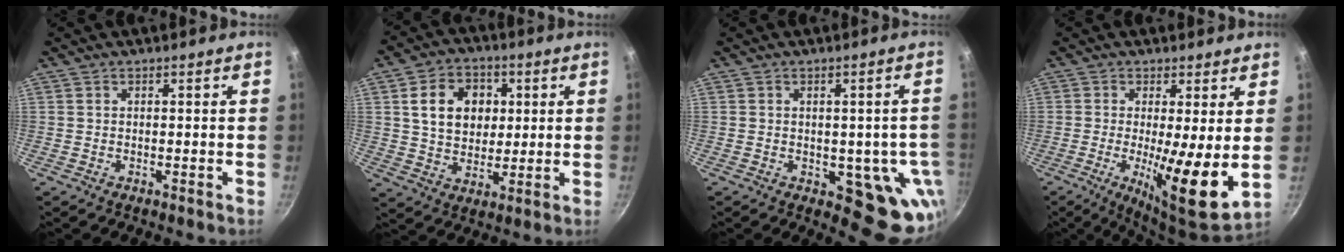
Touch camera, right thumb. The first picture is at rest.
{"total": 12.1, "force": [2.8, 9.3, 7.1], "torque": [-0.090, 0.002, 0.045]}
{"total": 11.0, "force": [-2.2, 5.6, 9.1], "torque": [-0.059, -0.009, -0.024]}
{"total": 12.3, "force": [-0.1, 2.5, 12.0], "torque": [-0.188, -0.030, -0.001]}